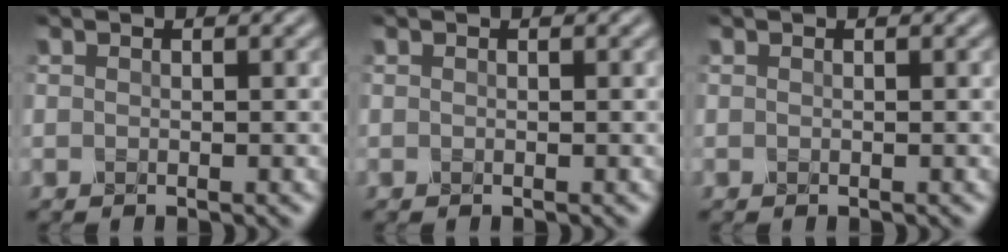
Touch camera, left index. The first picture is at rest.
{"total": 0.0}
{"total": 0.0}